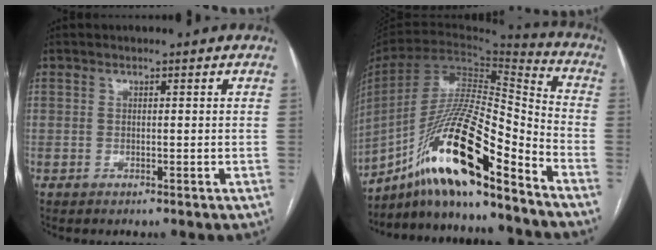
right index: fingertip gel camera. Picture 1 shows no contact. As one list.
[{"total": 20.8, "force": [-13.9, 2.3, 15.4], "torque": [-0.301, -0.005, -0.250]}]